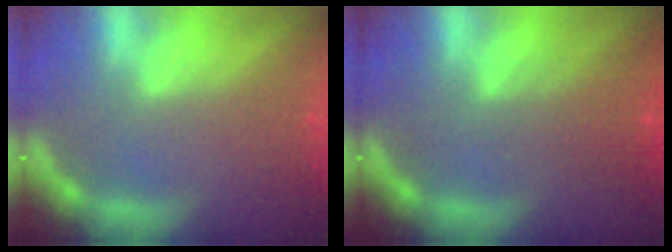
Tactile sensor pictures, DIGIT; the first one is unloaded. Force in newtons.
{"total": 3.0}